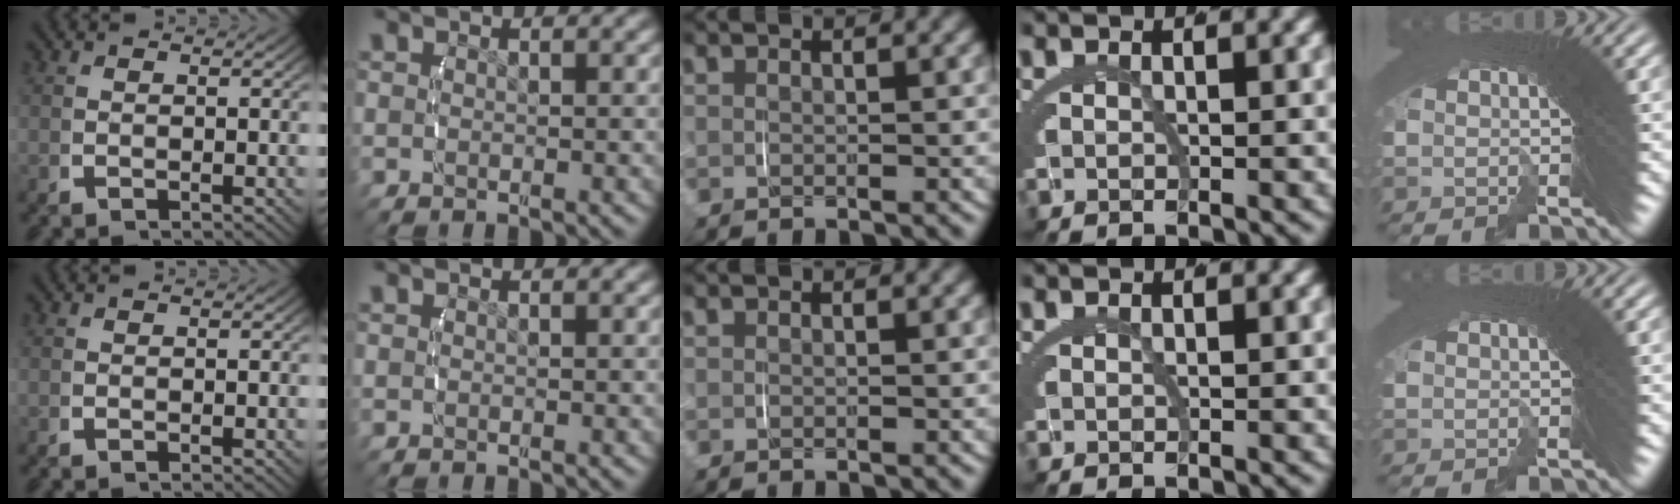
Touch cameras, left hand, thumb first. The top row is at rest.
{}